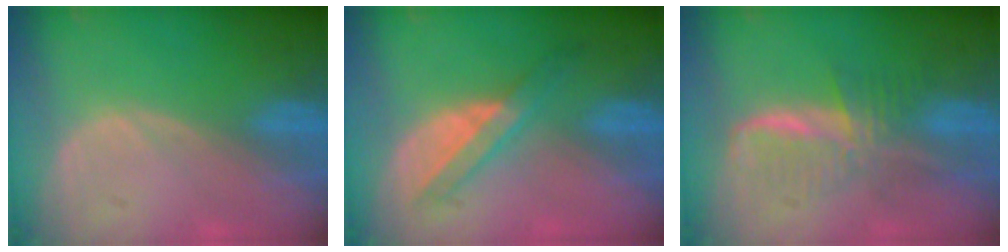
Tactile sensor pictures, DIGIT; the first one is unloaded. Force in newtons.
{"total": 6.0, "press": 5.5, "slide": 2.5}
{"total": 6.2, "press": 6.1, "slide": 0.8}